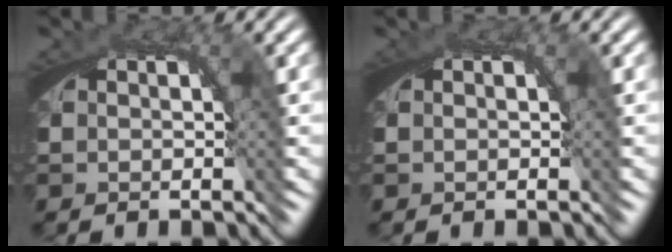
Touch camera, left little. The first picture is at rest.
{"total": 0.6, "force": [0.1, 0.3, 0.5], "torque": [-0.008, 0.000, 0.000]}